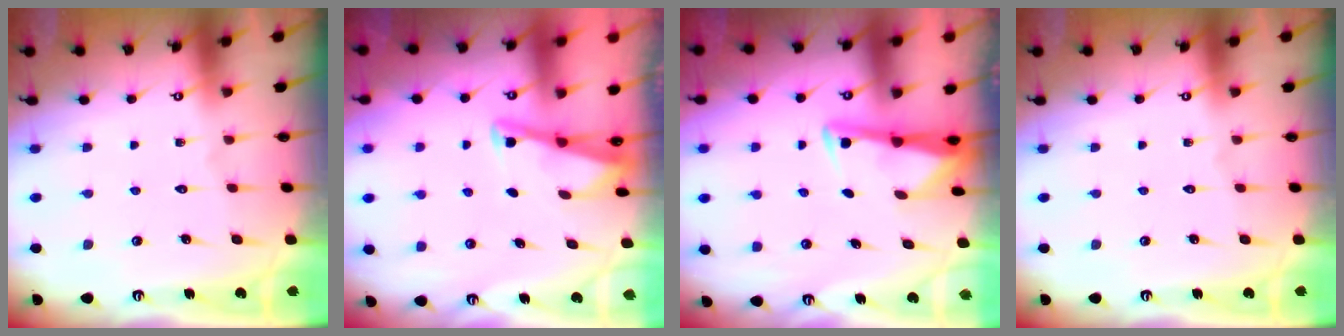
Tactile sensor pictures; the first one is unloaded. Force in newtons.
{"total": 2.8, "press": 2.8, "slide": 0.4}
{"total": 3.1, "press": 3.1, "slide": 0.4}
{"total": 0.0}